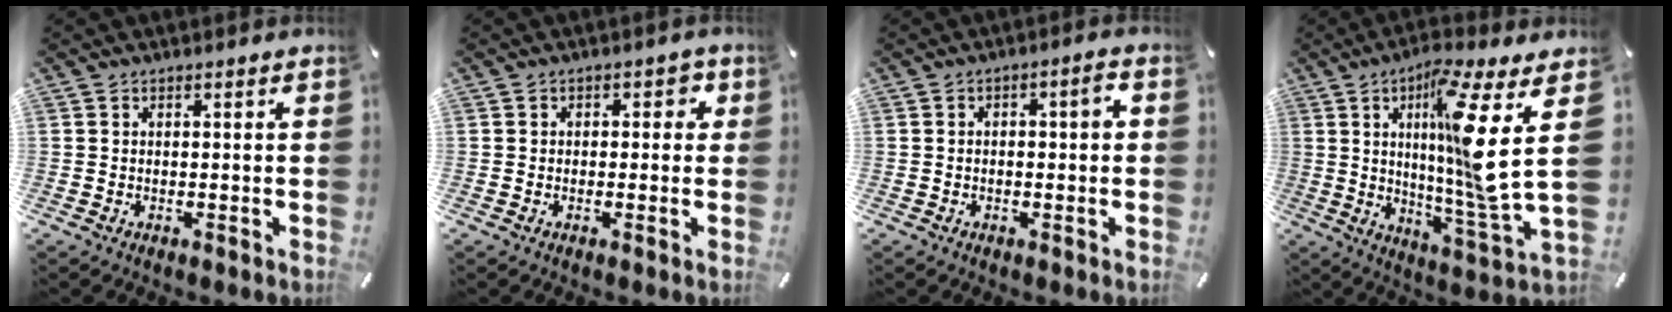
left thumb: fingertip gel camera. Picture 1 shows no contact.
{"total": 2.3, "force": [-0.4, 2.0, 1.0], "torque": [-0.005, 0.007, -0.014]}
{"total": 3.4, "force": [-0.2, 1.3, 3.1], "torque": [-0.048, 0.013, -0.009]}
{"total": 17.4, "force": [5.0, 1.0, 16.7], "torque": [-0.274, -0.034, 0.058]}